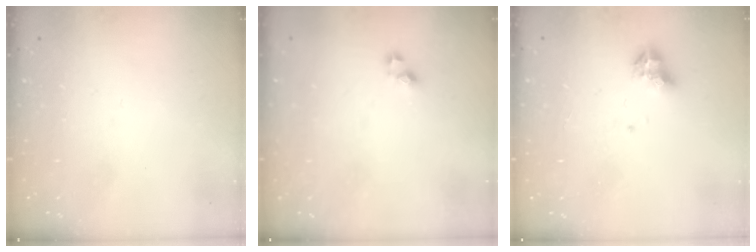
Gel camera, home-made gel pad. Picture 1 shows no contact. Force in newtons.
{"total": 3.7, "press": 3.7, "slide": 0.1}
{"total": 6.1, "press": 6.1, "slide": 1.0}